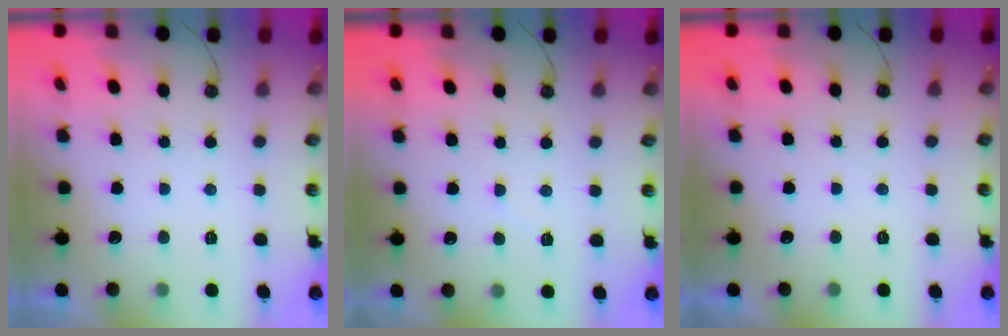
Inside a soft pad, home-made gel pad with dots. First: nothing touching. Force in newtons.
{"total": 2.9, "press": 2.9, "slide": 0.5}
{"total": 0.0}